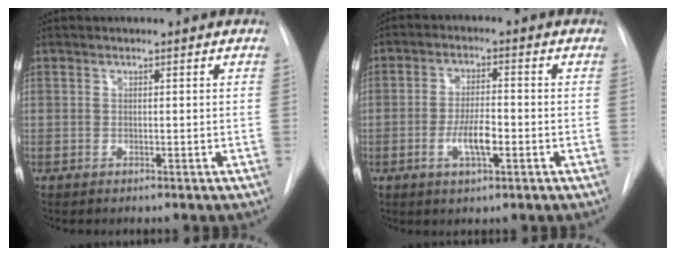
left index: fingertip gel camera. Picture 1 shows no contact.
{"total": 5.5, "force": [-1.8, 1.5, 5.0], "torque": [-0.094, 0.000, -0.030]}